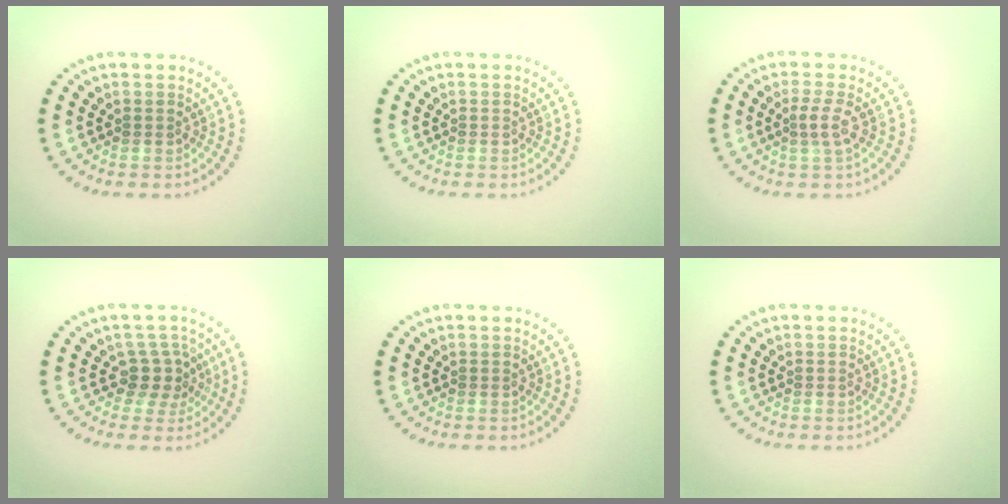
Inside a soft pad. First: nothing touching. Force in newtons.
{"total": 0.0}
{"total": 1.7, "press": 1.3, "slide": 1.2}
{"total": 2.5, "press": 1.9, "slide": 1.6}
{"total": 0.0}
{"total": 0.0}